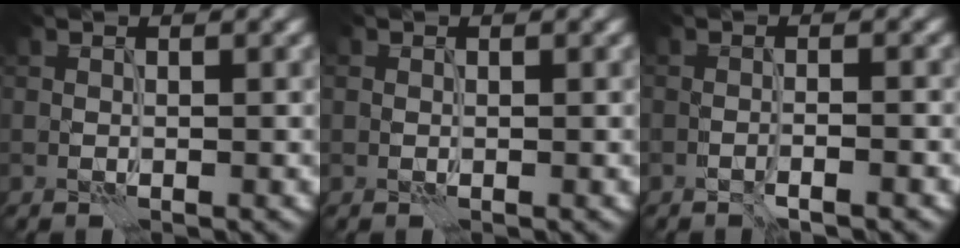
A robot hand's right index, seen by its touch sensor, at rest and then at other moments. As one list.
[{"total": 0.6, "force": [0.1, 0.6, 0.2], "torque": [-0.001, -0.002, 0.006]}, {"total": 1.5, "force": [-0.9, 0.3, 1.1], "torque": [-0.010, -0.002, -0.017]}]